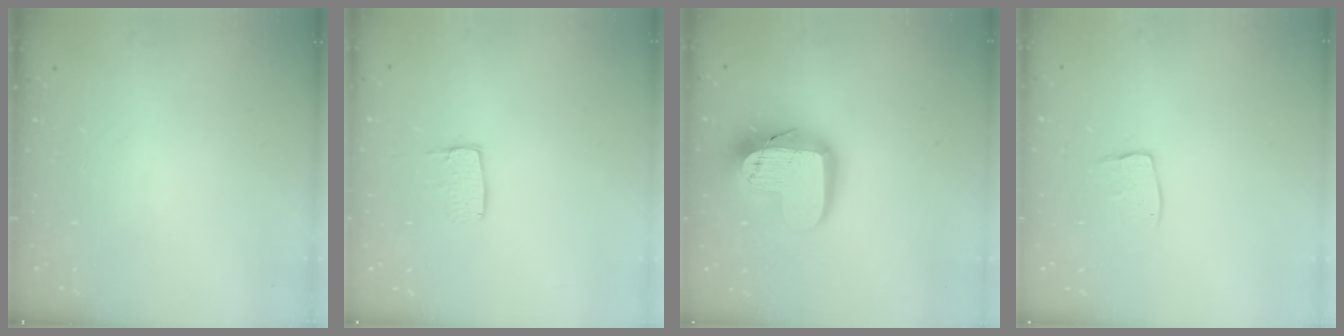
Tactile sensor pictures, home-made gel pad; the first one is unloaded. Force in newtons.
{"total": 5.8, "press": 5.8, "slide": 0.4}
{"total": 17.0, "press": 17.0, "slide": 1.3}
{"total": 7.0, "press": 7.0, "slide": 0.5}